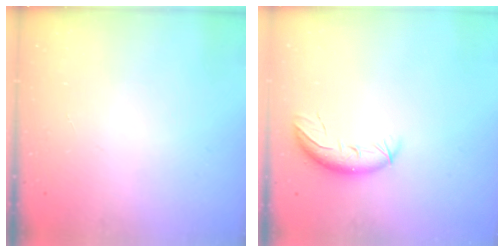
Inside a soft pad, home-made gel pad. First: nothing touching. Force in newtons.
{"total": 9.6, "press": 9.3, "slide": 2.5}